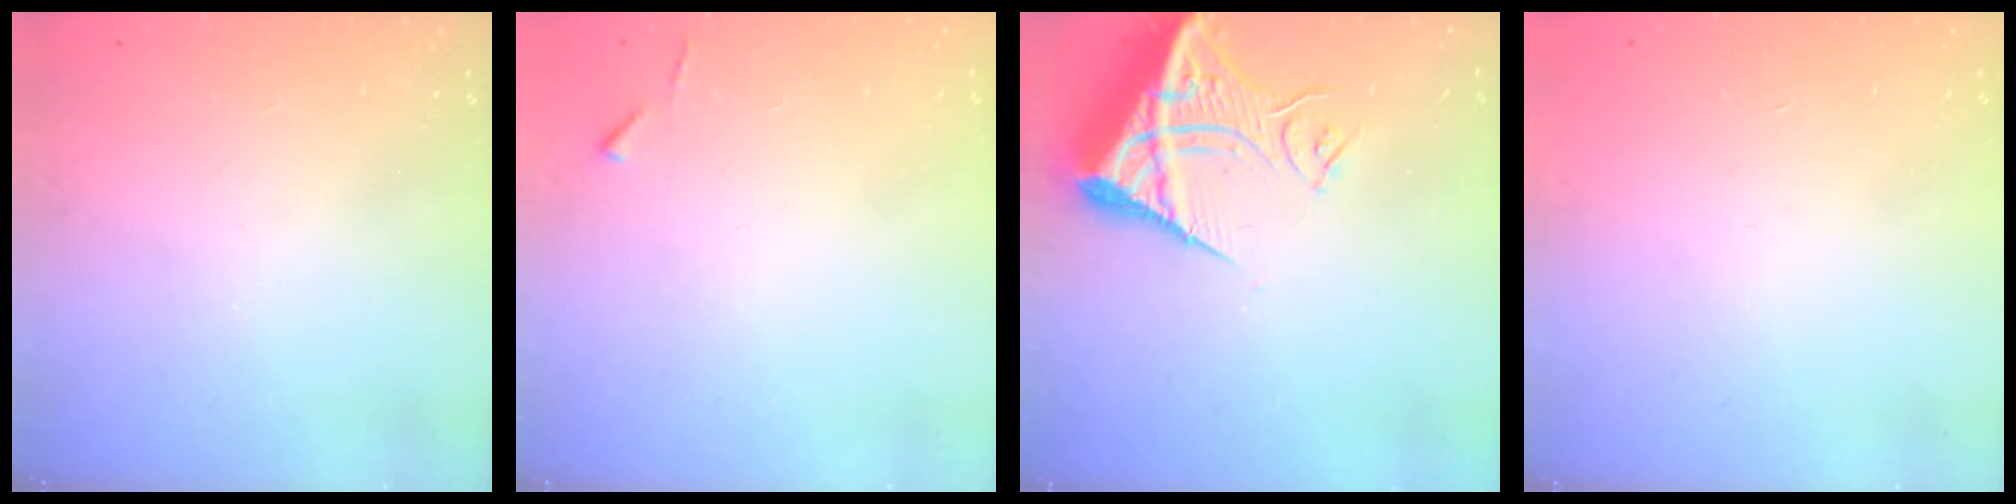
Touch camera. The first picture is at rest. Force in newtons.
{"total": 4.3, "press": 4.3, "slide": 0.6}
{"total": 13.0, "press": 12.9, "slide": 1.8}
{"total": 1.7, "press": 1.7, "slide": 0.1}